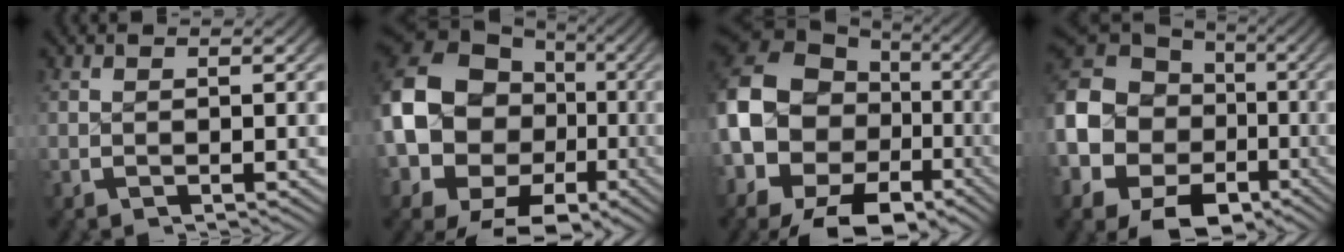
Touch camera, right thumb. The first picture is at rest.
{"total": 15.1, "force": [-1.1, 12.4, 8.4], "torque": [-0.221, -0.065, 0.002]}
{"total": 14.7, "force": [-2.2, 11.5, 8.8], "torque": [-0.218, -0.057, -0.017]}
{"total": 14.9, "force": [-2.2, 12.4, 7.9], "torque": [-0.201, -0.057, -0.020]}